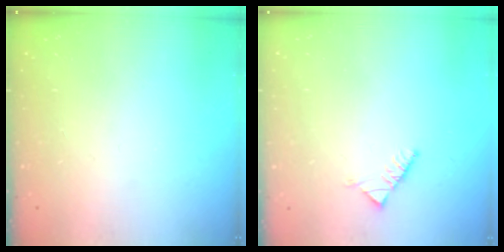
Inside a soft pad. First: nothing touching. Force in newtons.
{"total": 2.6, "press": 2.5, "slide": 0.8}